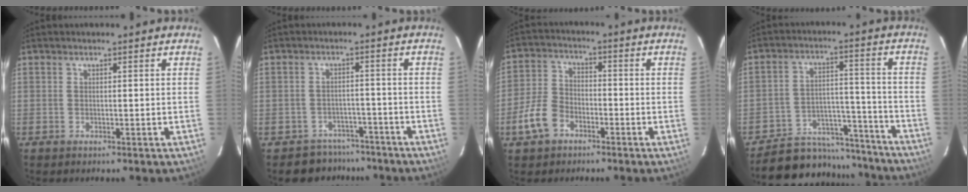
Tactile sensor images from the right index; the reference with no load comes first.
{"total": 6.1, "force": [-4.7, 3.9, -0.5], "torque": [0.005, 0.030, -0.063]}
{"total": 8.1, "force": [-4.4, 5.5, 4.1], "torque": [-0.098, 0.012, -0.085]}
{"total": 19.8, "force": [-17.4, 8.0, 5.1], "torque": [-0.120, 0.047, -0.230]}